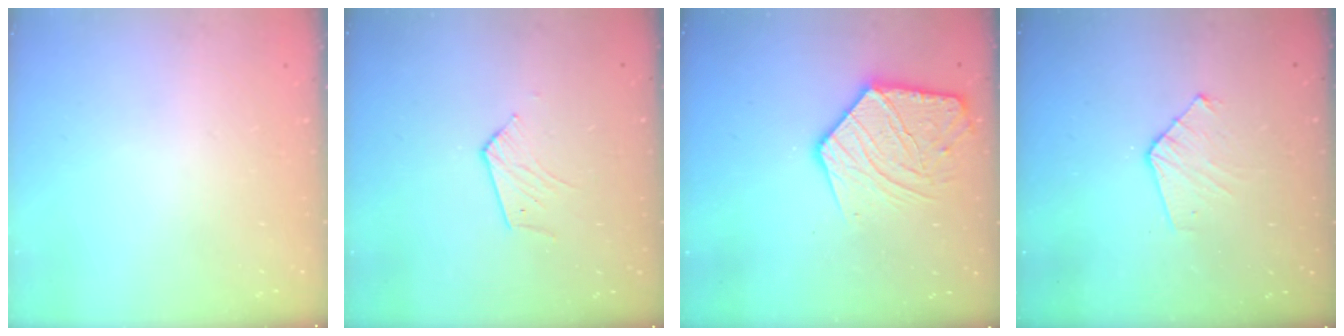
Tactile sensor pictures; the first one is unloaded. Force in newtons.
{"total": 4.0, "press": 4.0, "slide": 0.4}
{"total": 14.5, "press": 14.4, "slide": 1.3}
{"total": 5.9, "press": 5.9, "slide": 0.5}